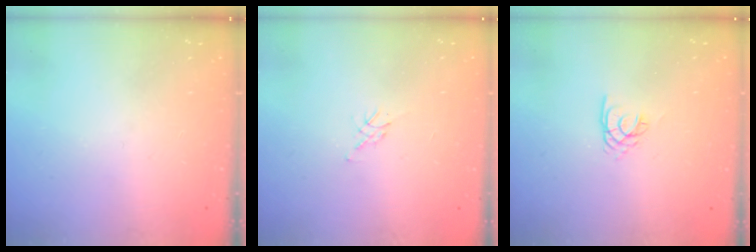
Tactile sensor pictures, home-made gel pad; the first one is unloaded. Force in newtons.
{"total": 4.8, "press": 4.8, "slide": 0.7}
{"total": 2.2, "press": 2.2, "slide": 0.3}